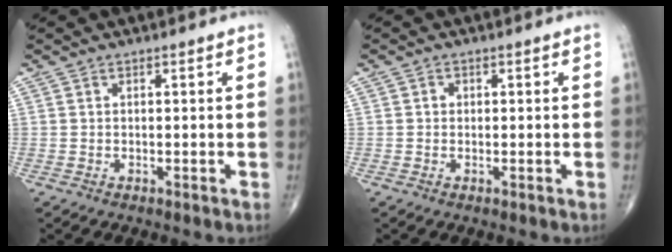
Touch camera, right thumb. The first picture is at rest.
{"total": 1.0, "force": [0.1, 0.9, 0.4], "torque": [-0.001, 0.003, 0.001]}